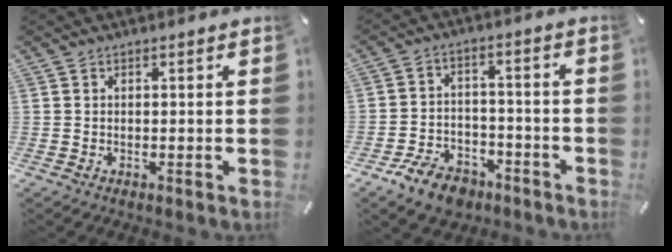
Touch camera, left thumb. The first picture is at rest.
{"total": 9.1, "force": [-6.5, 5.3, 3.5], "torque": [-0.057, 0.047, -0.117]}